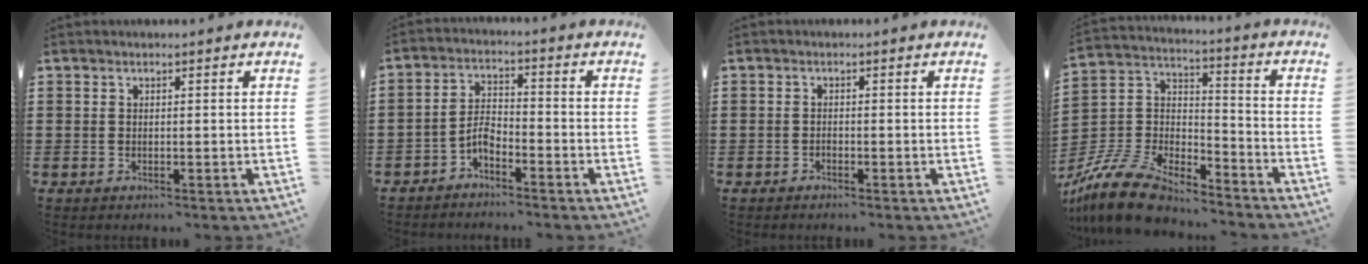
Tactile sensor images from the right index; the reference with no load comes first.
{"total": 3.7, "force": [-2.6, 1.5, 2.2], "torque": [-0.056, 0.005, -0.055]}
{"total": 0.7, "force": [-0.6, 0.4, 0.1], "torque": [-0.002, 0.002, -0.013]}
{"total": 11.5, "force": [-10.4, 2.6, 4.3], "torque": [-0.112, 0.016, -0.212]}